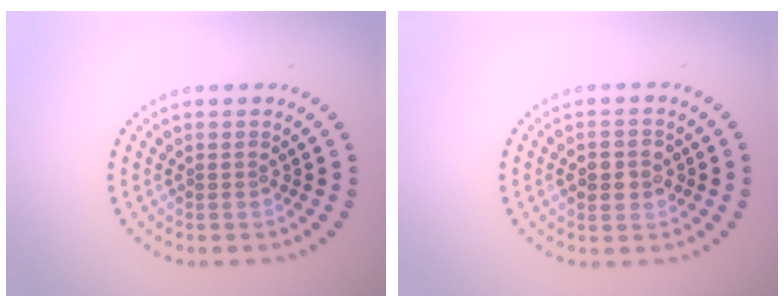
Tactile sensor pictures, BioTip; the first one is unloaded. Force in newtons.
{"total": 2.5, "press": 2.4, "slide": 0.4}